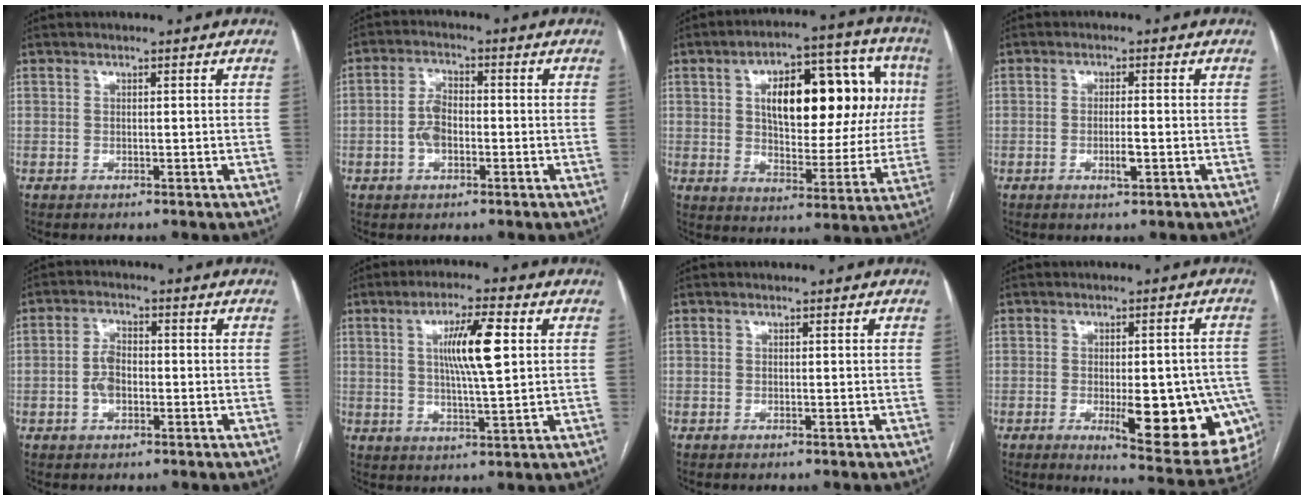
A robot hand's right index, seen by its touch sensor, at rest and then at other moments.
{"total": 4.4, "force": [-1.0, 2.5, 3.6], "torque": [-0.076, 0.011, -0.021]}
{"total": 21.2, "force": [5.1, 9.3, 18.3], "torque": [-0.257, 0.046, 0.078]}
{"total": 2.8, "force": [-0.9, 0.4, 2.6], "torque": [-0.048, -0.003, -0.012]}
{"total": 3.9, "force": [-0.8, 2.3, 3.1], "torque": [-0.066, 0.008, -0.017]}
{"total": 9.1, "force": [2.1, 0.8, 8.8], "torque": [-0.158, 0.002, 0.038]}
{"total": 0.0}
{"total": 17.1, "force": [-5.2, 5.2, 15.4], "torque": [-0.116, 0.009, -0.045]}